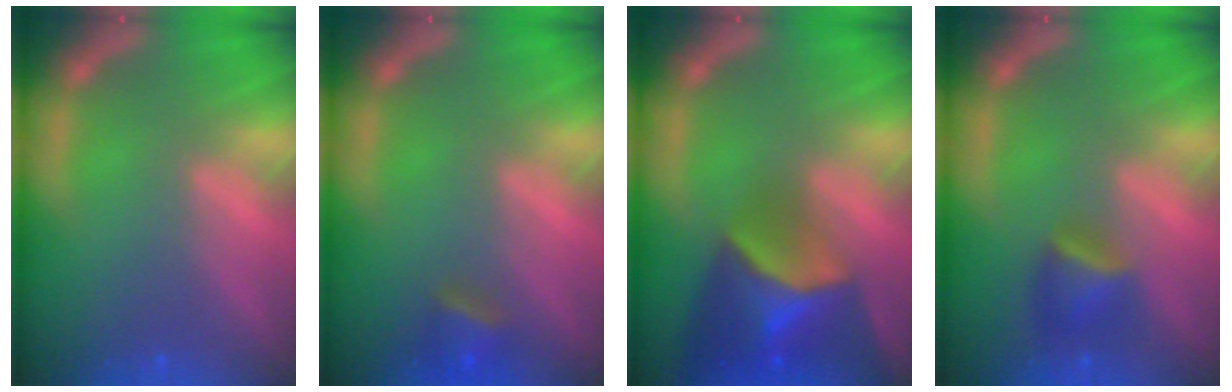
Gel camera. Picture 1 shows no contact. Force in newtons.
{"total": 2.4}
{"total": 8.9}
{"total": 2.9}